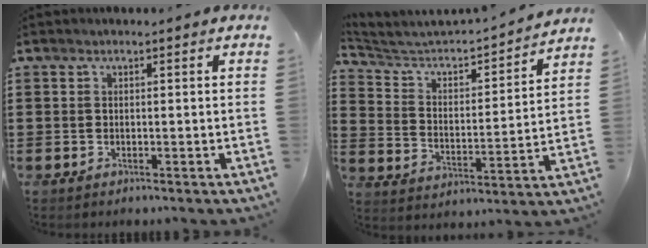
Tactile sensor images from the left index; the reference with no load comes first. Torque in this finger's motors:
{"motor_torque": [0.31, 0.33, 0.04, 0.06]}